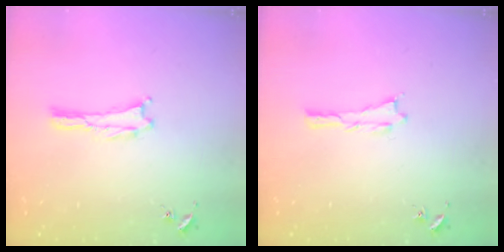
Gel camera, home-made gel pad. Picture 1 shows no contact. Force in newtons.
{"total": 0.0}